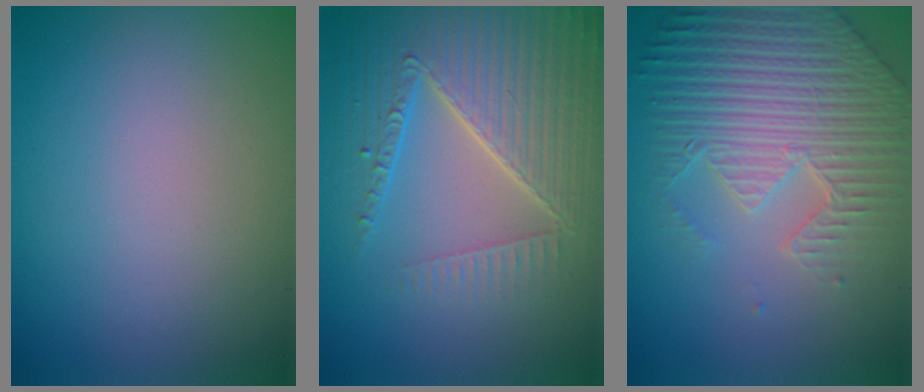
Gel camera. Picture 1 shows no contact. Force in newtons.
{"total": 7.0, "press": 5.4, "slide": 4.4}
{"total": 7.8, "press": 5.8, "slide": 5.2}